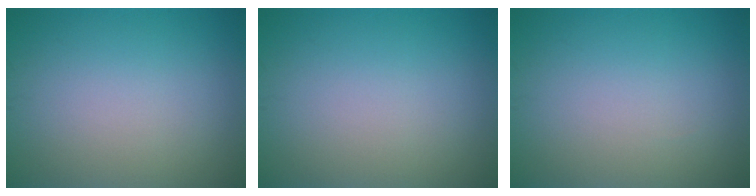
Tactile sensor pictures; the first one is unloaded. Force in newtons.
{"total": 0.0}
{"total": 0.0}